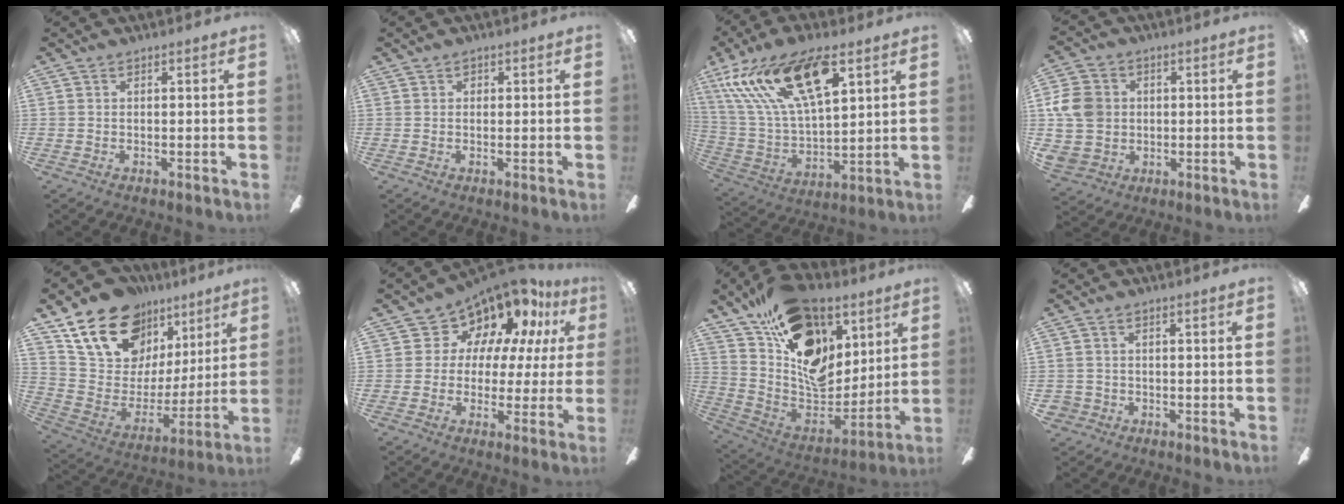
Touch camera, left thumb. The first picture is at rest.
{"total": 0.9, "force": [0.2, 0.8, 0.3], "torque": [0.002, 0.001, 0.001]}
{"total": 22.8, "force": [12.4, 9.8, 16.4], "torque": [-0.338, -0.046, 0.214]}
{"total": 10.8, "force": [1.3, 9.7, 4.6], "torque": [-0.105, 0.012, 0.030]}
{"total": 20.2, "force": [13.3, 12.5, 8.6], "torque": [-0.161, -0.070, 0.250]}
{"total": 10.3, "force": [8.3, 5.9, 1.8], "torque": [-0.045, -0.078, 0.150]}
{"total": 22.1, "force": [9.6, 15.0, 13.0], "torque": [-0.190, -0.052, 0.184]}
{"total": 2.7, "force": [-1.2, 2.3, 0.5], "torque": [-0.016, 0.002, -0.025]}